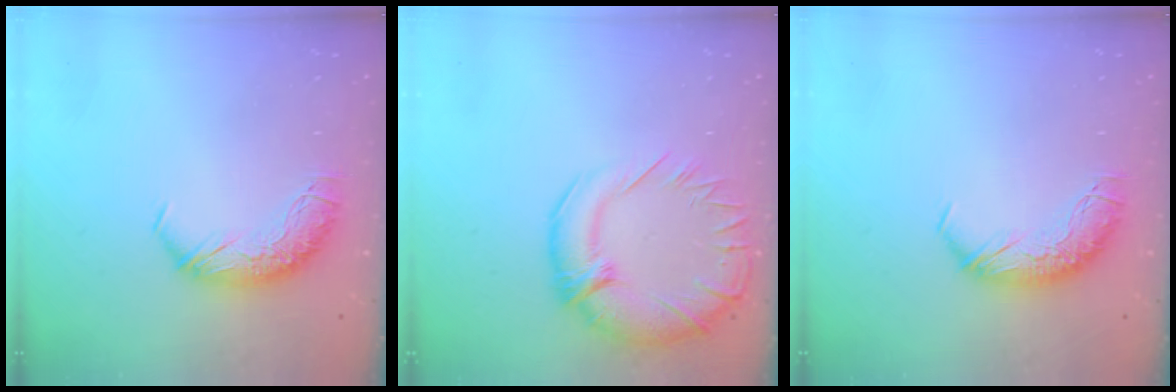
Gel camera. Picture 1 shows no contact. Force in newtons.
{"total": 7.9, "press": 6.4, "slide": 4.7}
{"total": 0.0}